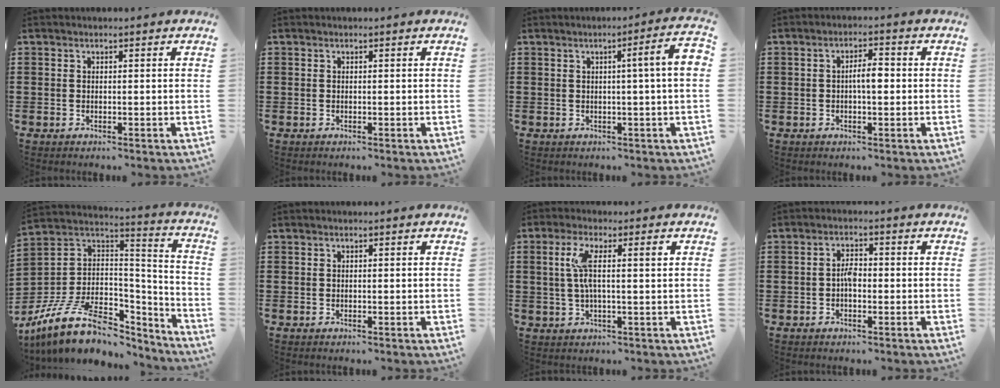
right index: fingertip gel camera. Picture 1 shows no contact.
{"total": 0.0}
{"total": 5.4, "force": [0.5, -0.5, 5.3], "torque": [-0.087, -0.011, 0.003]}
{"total": 3.3, "force": [-0.2, 0.6, 3.3], "torque": [-0.058, 0.001, -0.006]}
{"total": 13.1, "force": [-7.9, 6.4, 8.3], "torque": [-0.167, 0.021, -0.135]}
{"total": 0.0}
{"total": 5.2, "force": [0.9, 0.7, 5.0], "torque": [-0.104, -0.003, 0.010]}
{"total": 2.5, "force": [-0.5, 1.1, 2.2], "torque": [-0.042, 0.004, -0.010]}